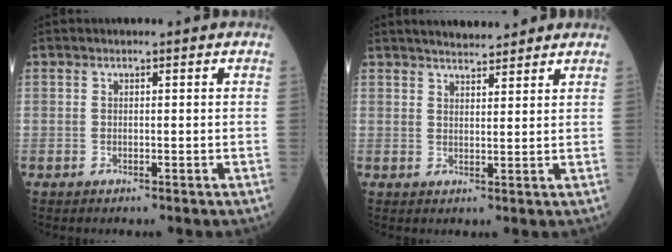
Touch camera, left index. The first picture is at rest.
{"total": 6.4, "force": [5.9, 1.3, 2.3], "torque": [-0.034, 0.016, 0.084]}